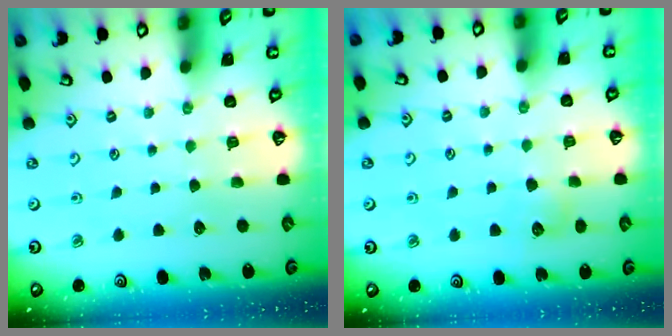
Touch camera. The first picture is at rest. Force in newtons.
{"total": 7.3, "press": 7.3, "slide": 0.8}